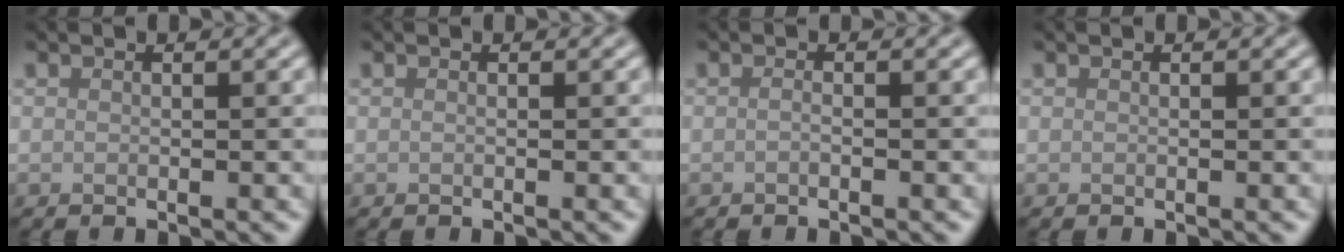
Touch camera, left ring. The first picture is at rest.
{"total": 0.0}
{"total": 0.6, "force": [-0.3, 0.1, 0.4], "torque": [-0.008, -0.001, -0.006]}
{"total": 0.0}